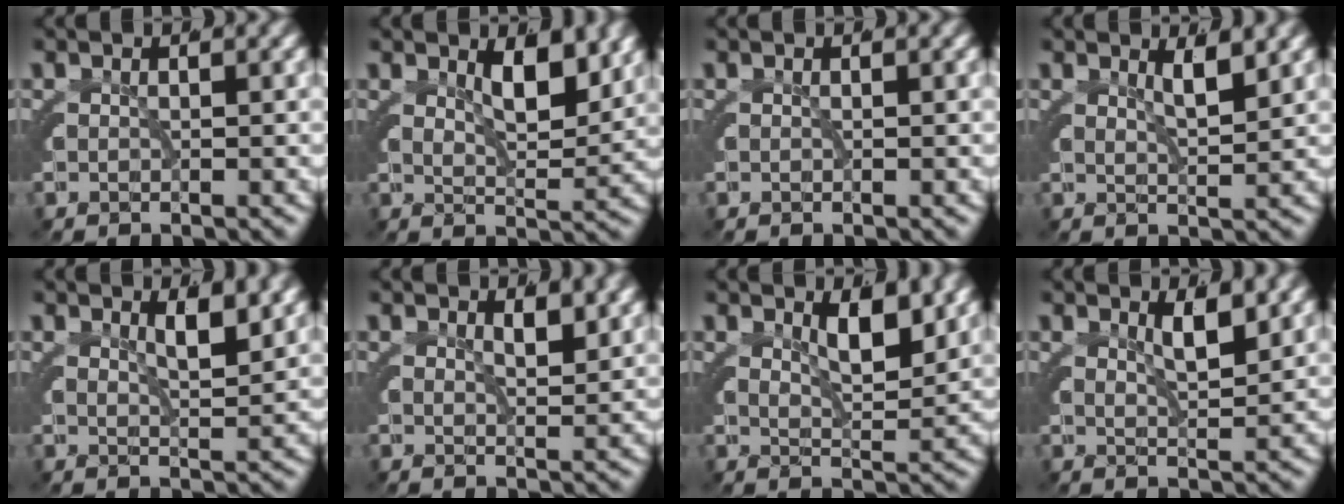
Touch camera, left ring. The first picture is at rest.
{"total": 3.3, "force": [2.1, 1.0, 2.3], "torque": [-0.034, -0.004, 0.034]}
{"total": 0.0}
{"total": 1.4, "force": [0.9, -1.1, 0.4], "torque": [-0.001, -0.001, 0.016]}
{"total": 1.7, "force": [1.2, -0.9, 0.8], "torque": [-0.004, -0.001, 0.021]}
{"total": 1.2, "force": [0.9, -0.8, 0.2], "torque": [0.005, -0.003, 0.017]}
{"total": 2.6, "force": [1.7, 0.5, 1.8], "torque": [-0.025, -0.003, 0.029]}
{"total": 1.5, "force": [1.1, -0.5, 0.9], "torque": [-0.011, -0.001, 0.020]}